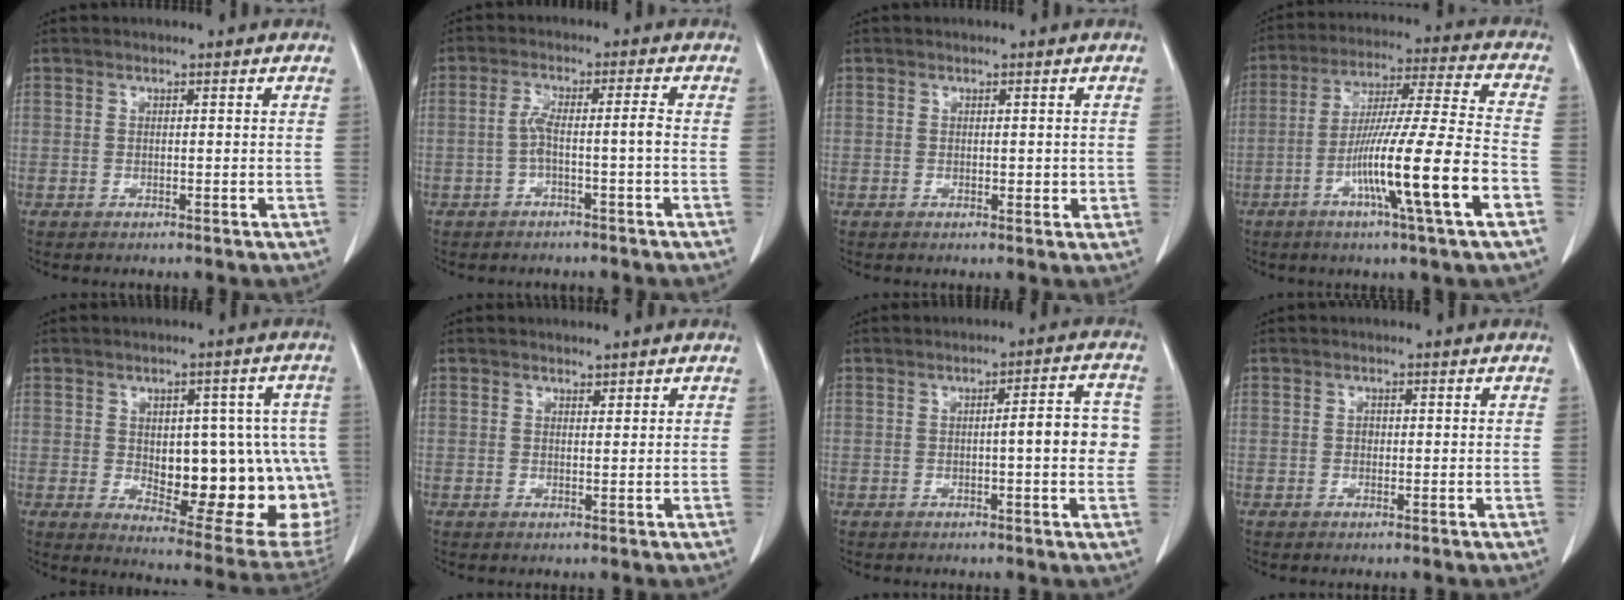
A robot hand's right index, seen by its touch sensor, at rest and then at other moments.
{"total": 3.9, "force": [-1.2, -0.1, 3.7], "torque": [-0.074, 0.019, -0.019]}
{"total": 1.6, "force": [0.0, 1.0, 1.2], "torque": [-0.010, -0.001, 0.003]}
{"total": 16.4, "force": [-6.2, -1.0, 15.2], "torque": [-0.271, -0.012, -0.108]}
{"total": 19.9, "force": [-2.2, 8.6, 17.8], "torque": [-0.159, 0.017, 0.005]}
{"total": 0.8, "force": [0.7, 0.2, 0.2], "torque": [-0.006, -0.005, 0.012]}
{"total": 6.3, "force": [-0.3, 1.2, 6.2], "torque": [-0.078, 0.015, -0.006]}
{"total": 0.6, "force": [0.0, 0.5, 0.3], "torque": [-0.005, 0.002, -0.001]}